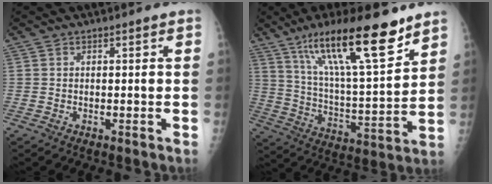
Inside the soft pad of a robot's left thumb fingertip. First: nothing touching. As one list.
[{"total": 21.1, "force": [13.8, 4.4, 15.4], "torque": [-0.240, -0.056, 0.239]}]